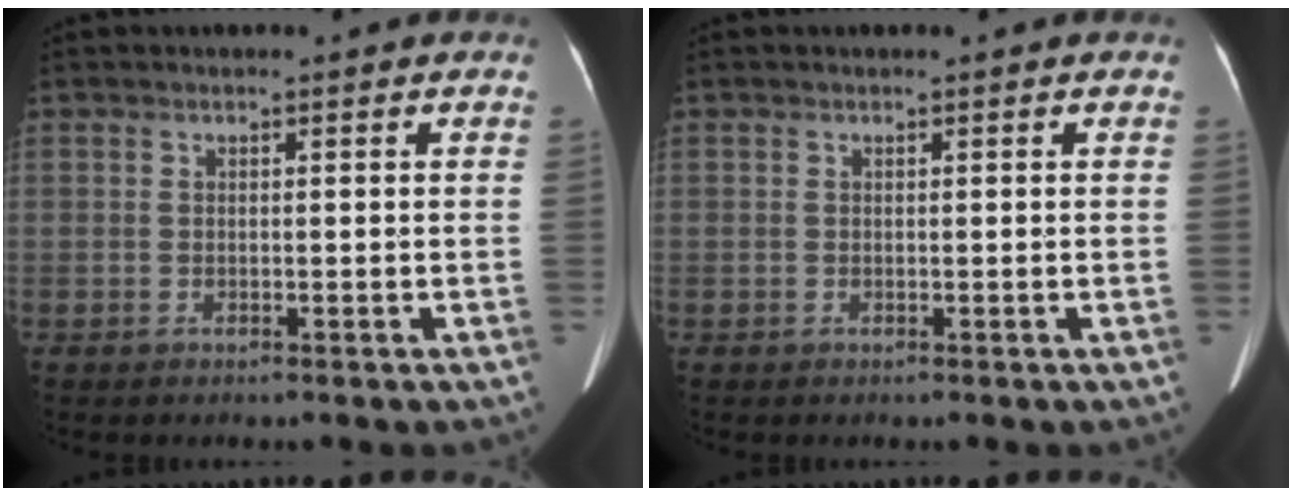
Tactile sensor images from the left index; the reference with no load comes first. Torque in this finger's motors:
{"motor_torque": [-0.16, 0.20, -0.38, -0.09]}